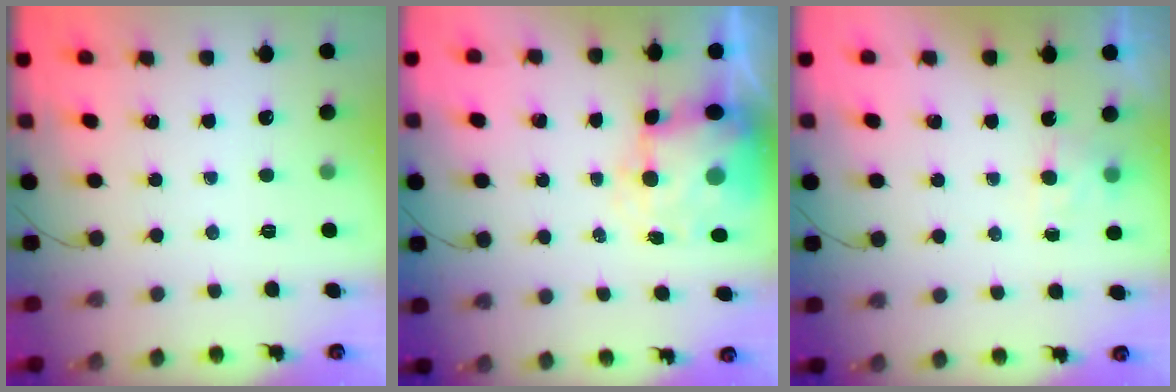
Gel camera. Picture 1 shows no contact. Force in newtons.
{"total": 6.0, "press": 5.7, "slide": 1.7}
{"total": 5.0, "press": 4.7, "slide": 1.5}